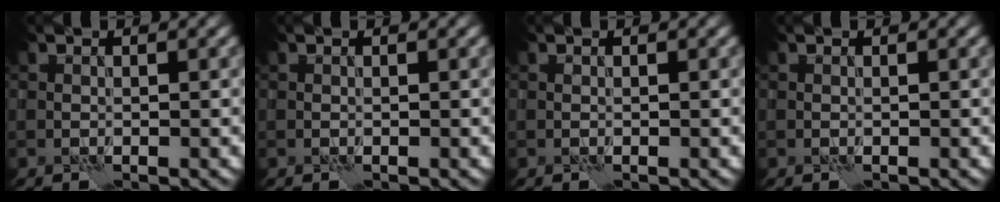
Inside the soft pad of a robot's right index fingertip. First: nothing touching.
{"total": 0.0}
{"total": 0.0}
{"total": 0.0}